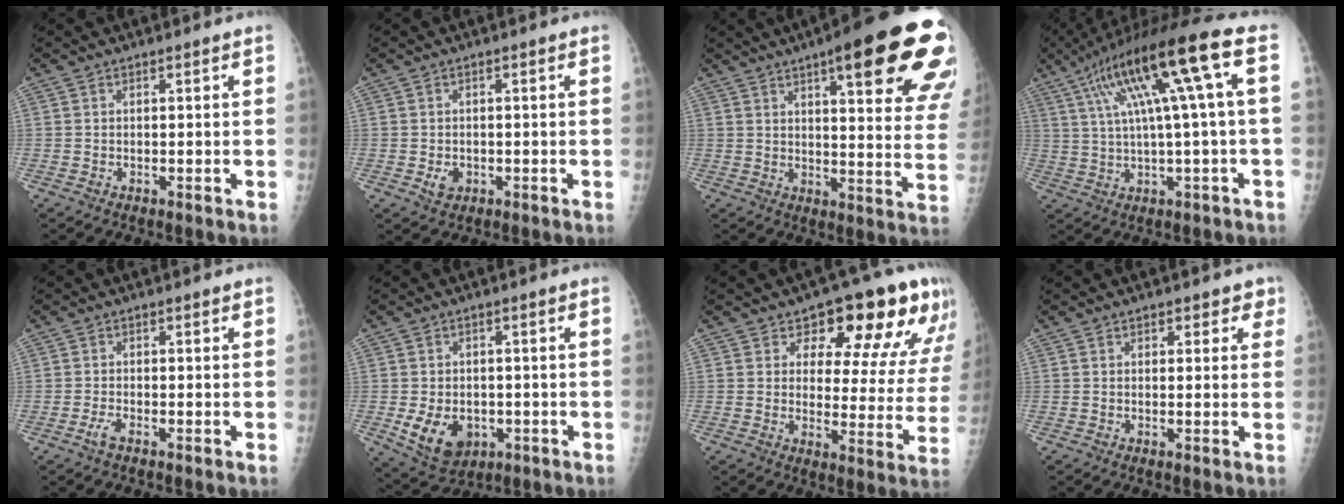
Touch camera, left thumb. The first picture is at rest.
{"total": 2.5, "force": [-0.7, 2.0, 1.3], "torque": [-0.015, 0.001, -0.006]}
{"total": 26.7, "force": [14.3, 6.4, 21.6], "torque": [-0.209, -0.030, 0.181]}
{"total": 17.2, "force": [4.6, 2.1, 16.5], "torque": [-0.295, 0.037, 0.075]}
{"total": 1.8, "force": [-1.2, 0.5, 1.2], "torque": [-0.032, 0.003, -0.025]}
{"total": 9.2, "force": [-2.4, 6.9, 5.7], "torque": [-0.082, 0.003, -0.022]}
{"total": 17.5, "force": [10.6, 8.7, 10.9], "torque": [-0.082, -0.050, 0.125]}
{"total": 3.2, "force": [1.6, 2.3, 1.6], "torque": [0.015, -0.003, 0.014]}